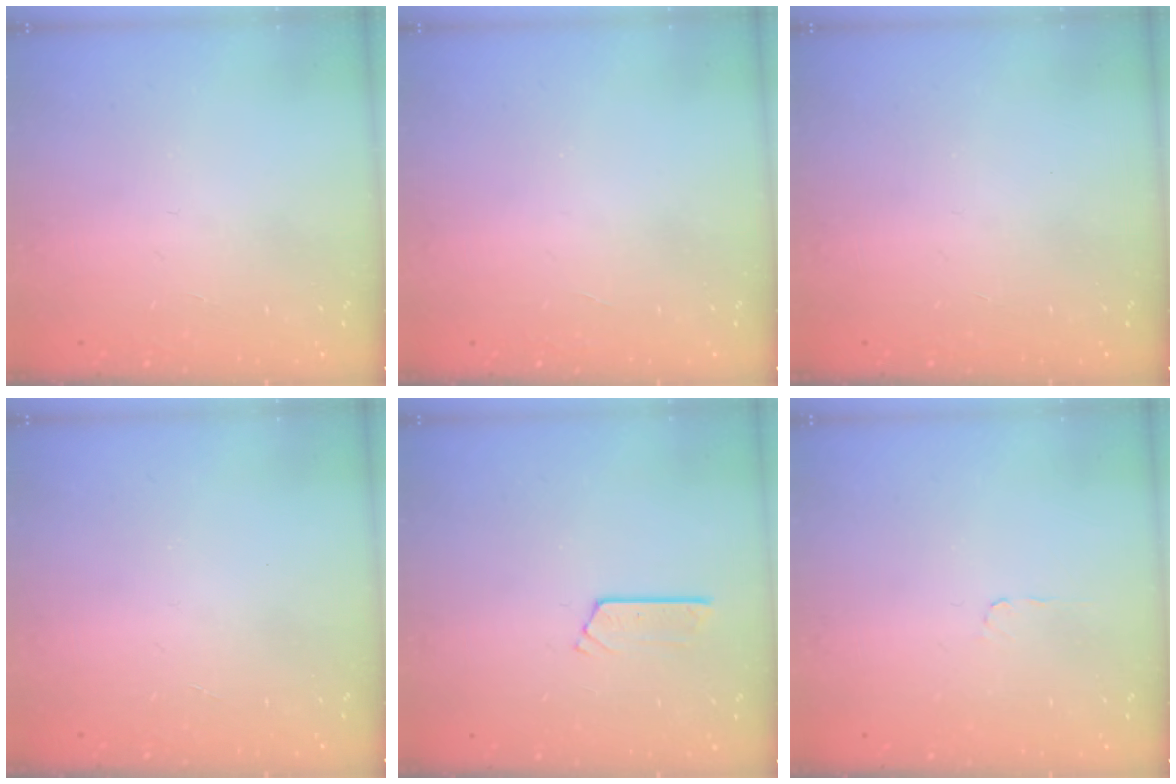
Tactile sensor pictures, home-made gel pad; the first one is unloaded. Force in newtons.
{"total": 0.0}
{"total": 0.0}
{"total": 0.0}
{"total": 2.7, "press": 2.7, "slide": 0.2}
{"total": 2.7, "press": 2.6, "slide": 0.3}